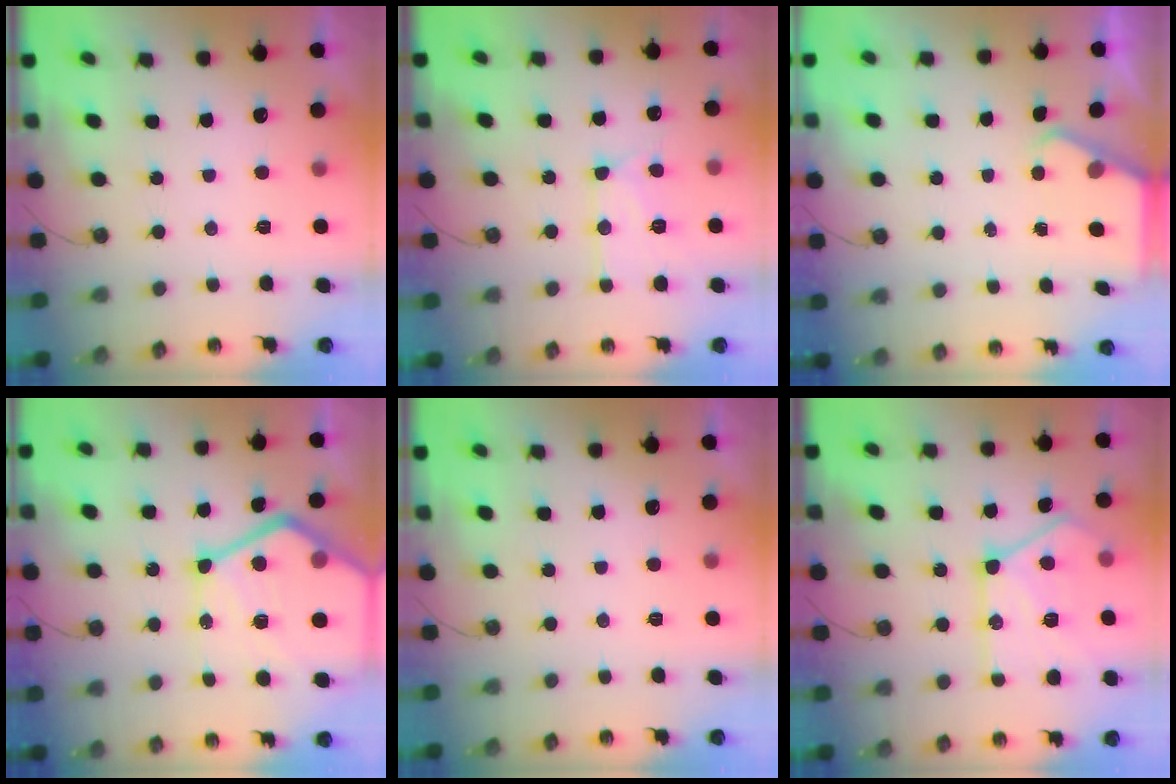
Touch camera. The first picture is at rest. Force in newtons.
{"total": 12.7, "press": 12.7, "slide": 1.3}
{"total": 2.2, "press": 2.1, "slide": 0.3}
{"total": 25.3, "press": 25.2, "slide": 2.8}
{"total": 0.0}
{"total": 17.4, "press": 17.3, "slide": 0.8}